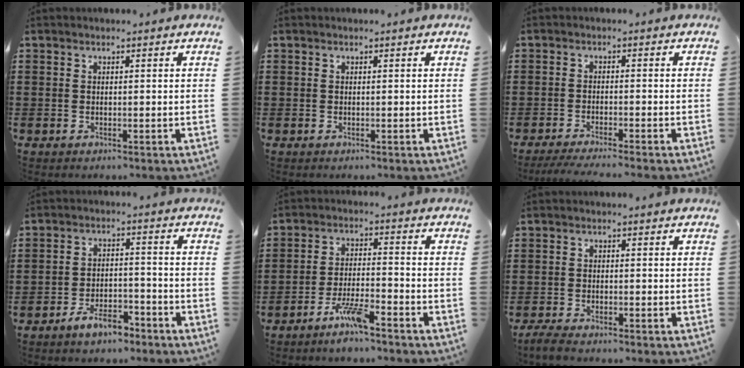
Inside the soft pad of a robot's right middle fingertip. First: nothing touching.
{"total": 0.0}
{"total": 2.9, "force": [-2.7, -0.1, 1.2], "torque": [-0.018, -0.001, -0.053]}
{"total": 5.6, "force": [-4.8, 1.8, 2.3], "torque": [-0.048, 0.010, -0.094]}
{"total": 5.7, "force": [-4.3, 0.7, 3.7], "torque": [-0.082, -0.004, -0.082]}
{"total": 2.4, "force": [-2.2, 0.4, 0.8], "torque": [-0.022, 0.003, -0.048]}